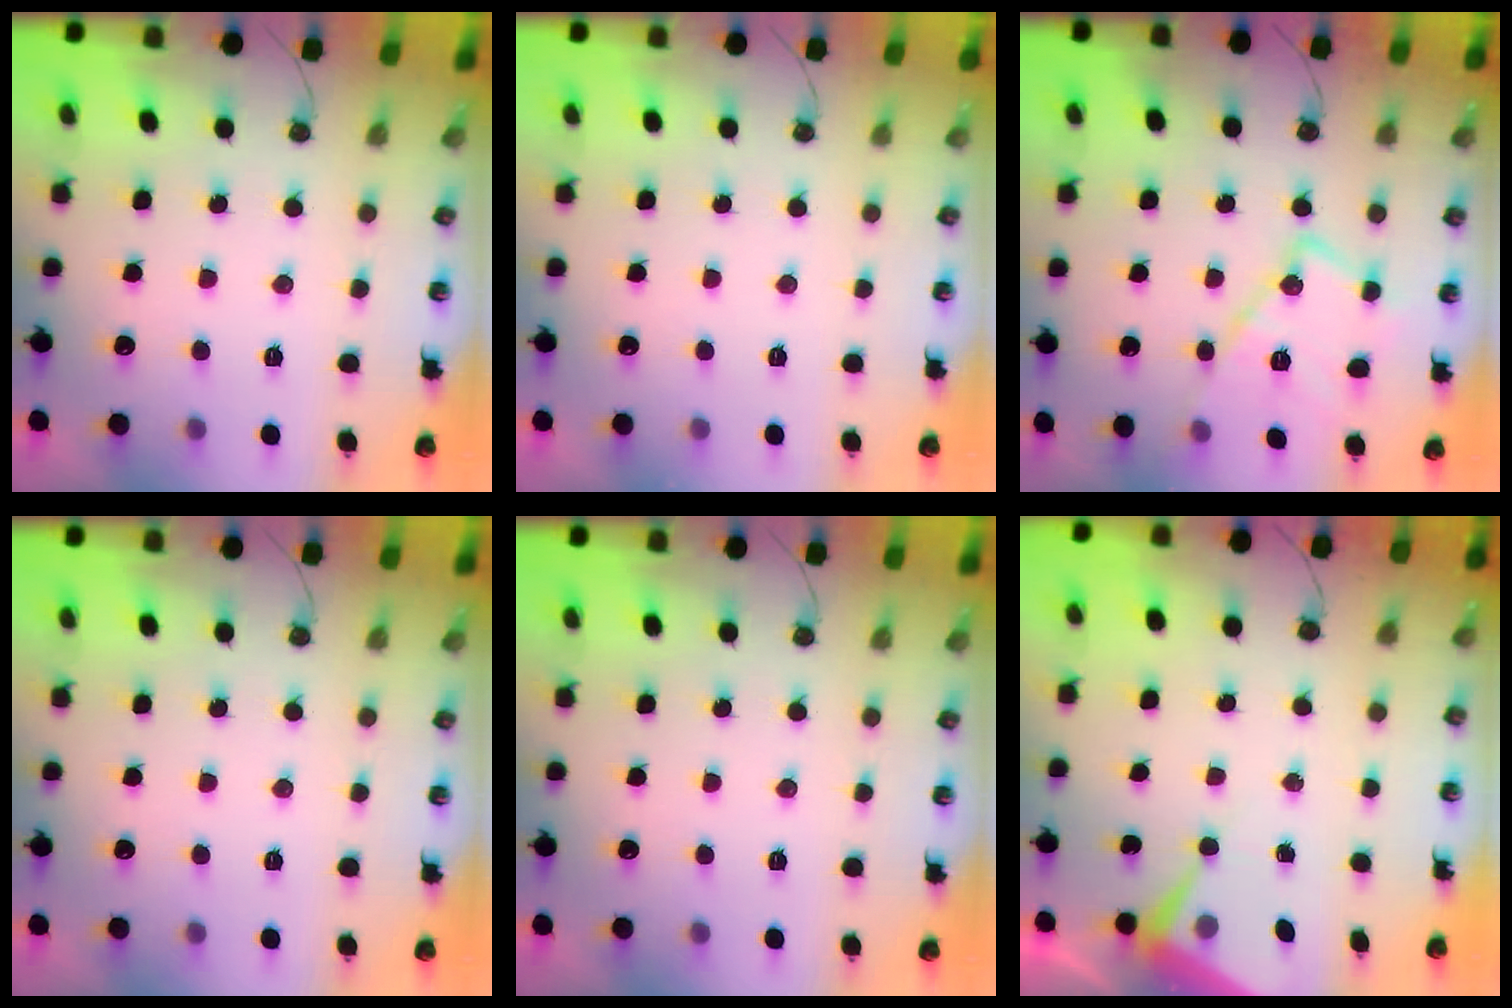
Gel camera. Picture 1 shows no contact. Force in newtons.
{"total": 0.0}
{"total": 15.3, "press": 15.3, "slide": 0.6}
{"total": 0.0}
{"total": 0.0}
{"total": 6.6, "press": 6.6, "slide": 0.4}